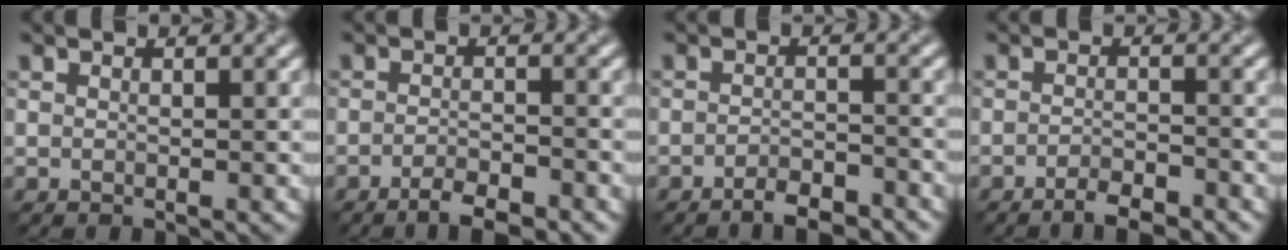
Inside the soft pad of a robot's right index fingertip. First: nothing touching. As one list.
[{"total": 2.9, "force": [-2.1, 0.7, 1.9], "torque": [-0.033, 0.001, -0.040]}, {"total": 3.0, "force": [-2.5, 0.7, 1.5], "torque": [-0.021, 0.003, -0.043]}, {"total": 2.7, "force": [-2.1, 0.6, 1.6], "torque": [-0.025, 0.001, -0.038]}]